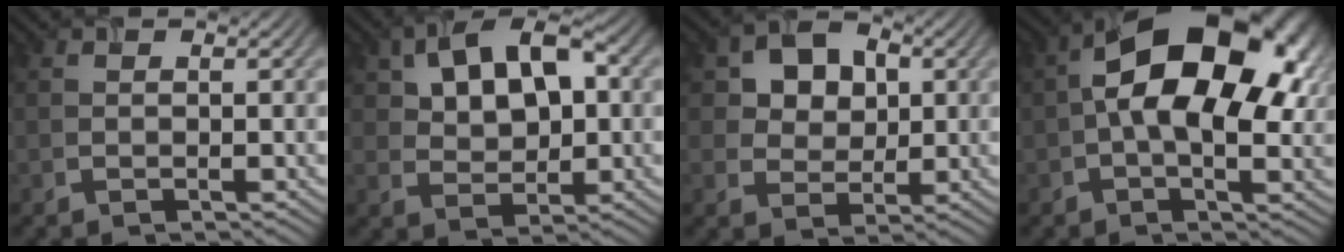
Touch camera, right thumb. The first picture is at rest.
{"total": 11.5, "force": [4.4, 6.7, 8.3], "torque": [-0.152, 0.018, 0.070]}
{"total": 7.6, "force": [2.7, 6.0, 3.8], "torque": [-0.094, 0.008, 0.043]}
{"total": 17.0, "force": [2.9, 9.4, 13.8], "torque": [-0.211, 0.012, 0.040]}